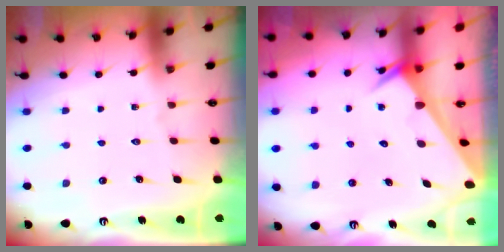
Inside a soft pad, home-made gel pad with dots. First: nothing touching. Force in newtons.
{"total": 2.6, "press": 2.6, "slide": 0.1}